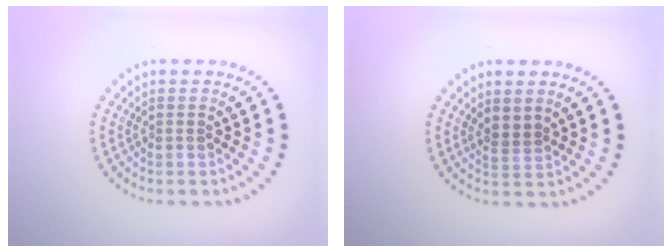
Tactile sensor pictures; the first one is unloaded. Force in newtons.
{"total": 1.6, "press": 1.3, "slide": 0.9}